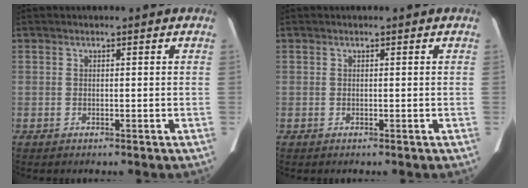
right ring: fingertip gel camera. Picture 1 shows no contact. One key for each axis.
{"total": 0.0}